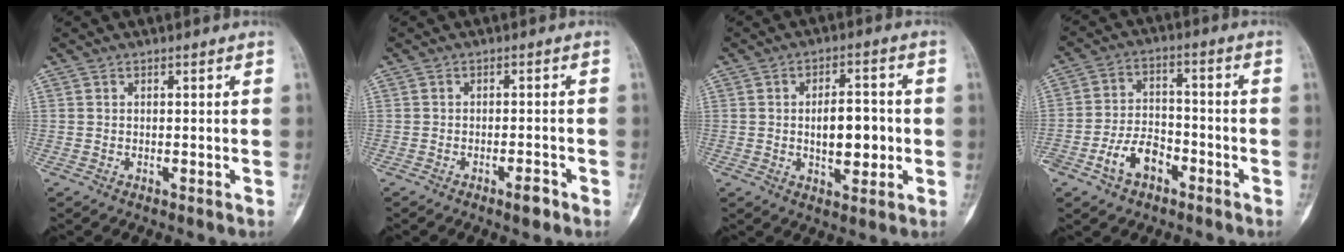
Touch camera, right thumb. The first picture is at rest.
{"total": 2.6, "force": [-1.7, 0.8, 1.8], "torque": [-0.028, 0.009, -0.026]}
{"total": 8.5, "force": [-0.5, 4.3, 7.3], "torque": [-0.089, 0.006, -0.005]}
{"total": 8.2, "force": [-4.2, 5.2, 4.8], "torque": [-0.075, 0.034, -0.074]}